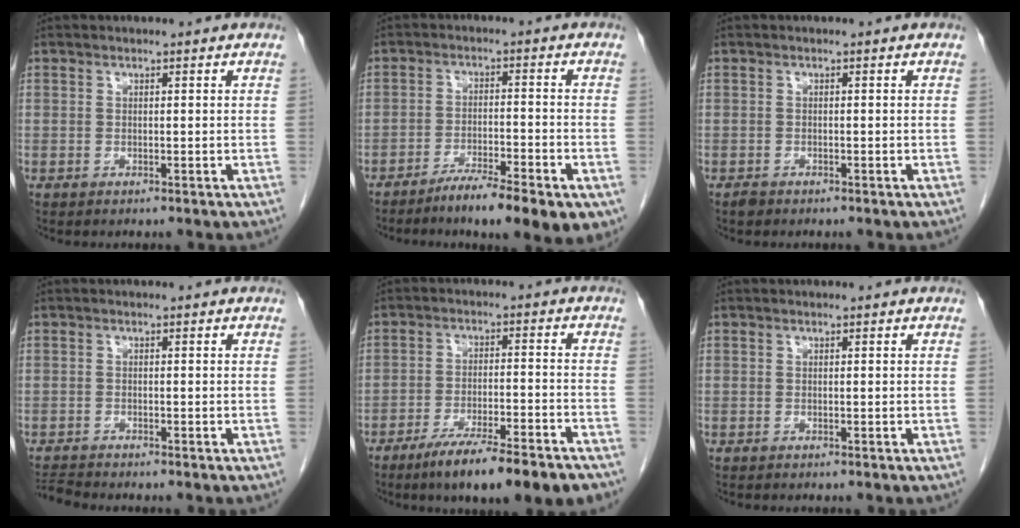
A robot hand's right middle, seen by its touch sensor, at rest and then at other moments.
{"total": 10.4, "force": [-6.6, 1.5, 7.8], "torque": [-0.108, -0.010, -0.100]}
{"total": 0.8, "force": [-0.6, 0.3, 0.2], "torque": [-0.007, 0.000, -0.012]}
{"total": 2.3, "force": [-2.2, -0.7, -0.1], "torque": [-0.008, -0.018, -0.041]}
{"total": 14.6, "force": [-11.0, 1.7, 9.4], "torque": [-0.118, -0.017, -0.167]}
{"total": 0.0}